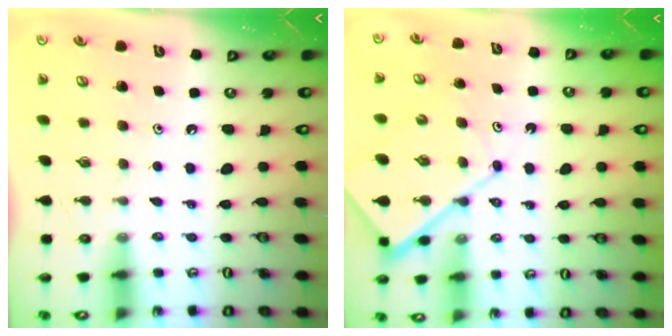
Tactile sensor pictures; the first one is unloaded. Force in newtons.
{"total": 9.0, "press": 8.9, "slide": 1.1}